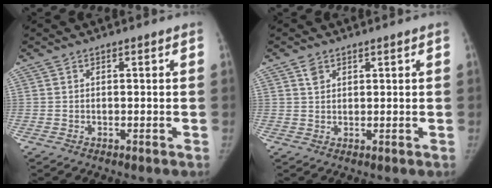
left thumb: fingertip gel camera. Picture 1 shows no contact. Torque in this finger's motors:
{"motor_torque": [0.49, 0.26, 0.09, -0.43, 0.05]}